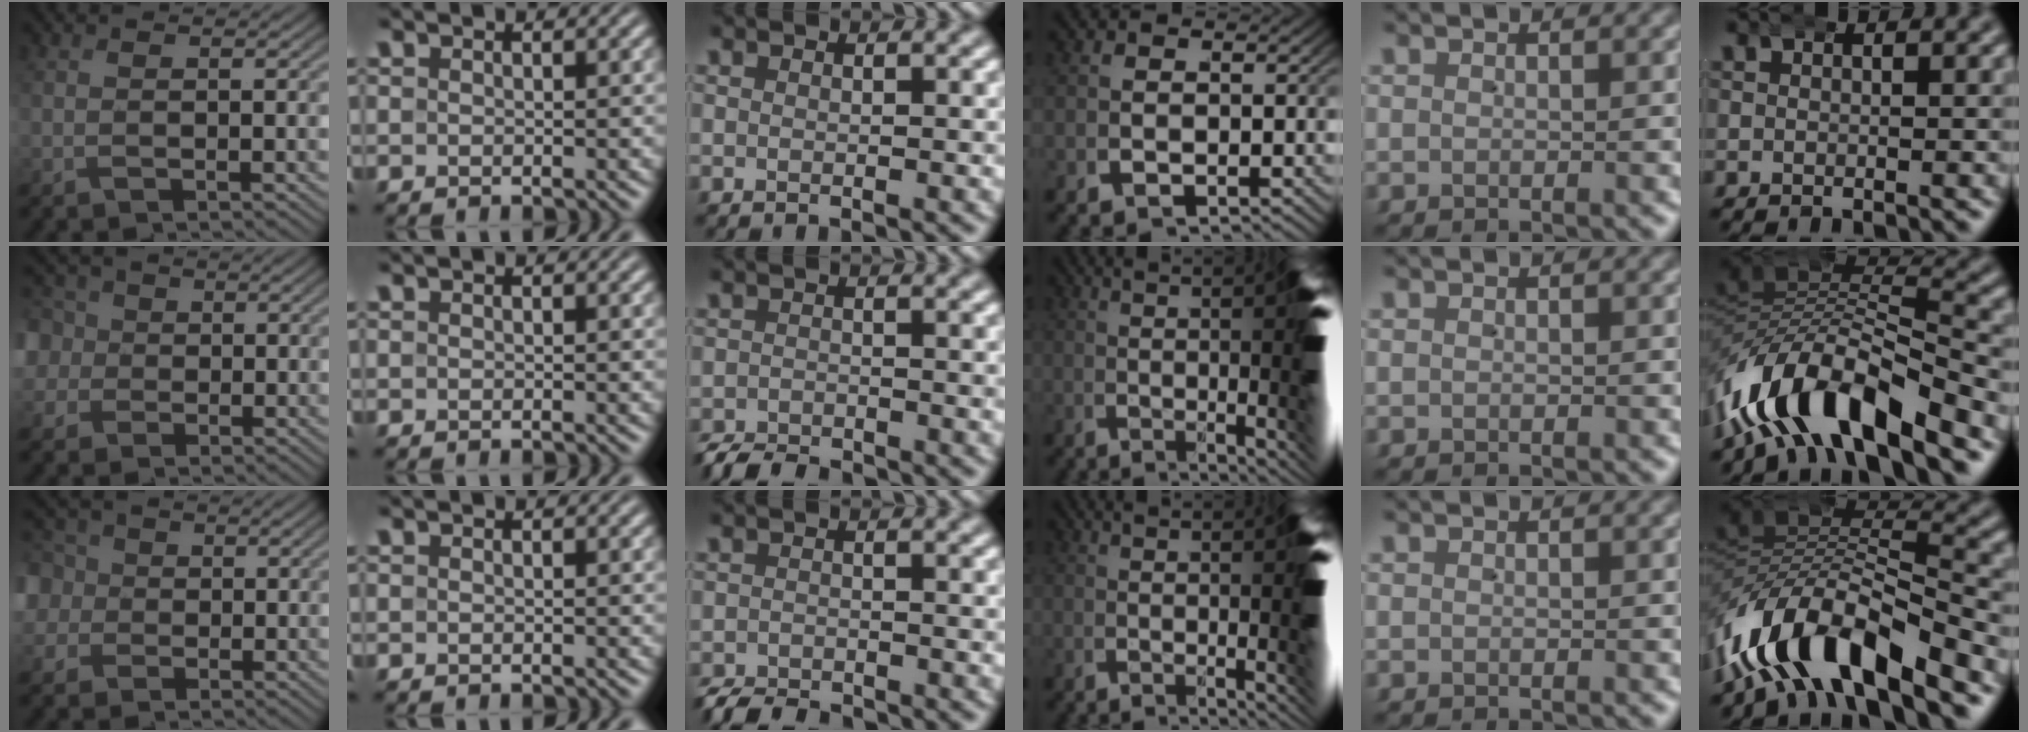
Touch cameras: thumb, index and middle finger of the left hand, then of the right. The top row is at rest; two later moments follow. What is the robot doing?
{"motion": "wrap", "object": "arm wrap"}